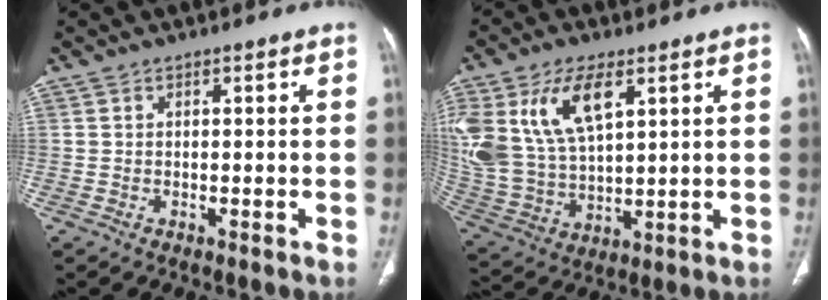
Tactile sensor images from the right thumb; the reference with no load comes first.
{"total": 18.9, "force": [7.7, 10.1, 14.0], "torque": [-0.297, -0.020, 0.156]}